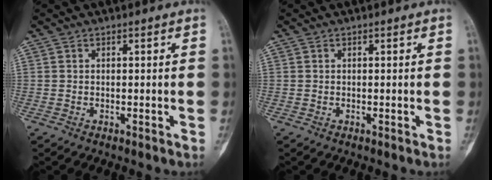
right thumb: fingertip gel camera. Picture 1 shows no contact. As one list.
[{"total": 0.0}]